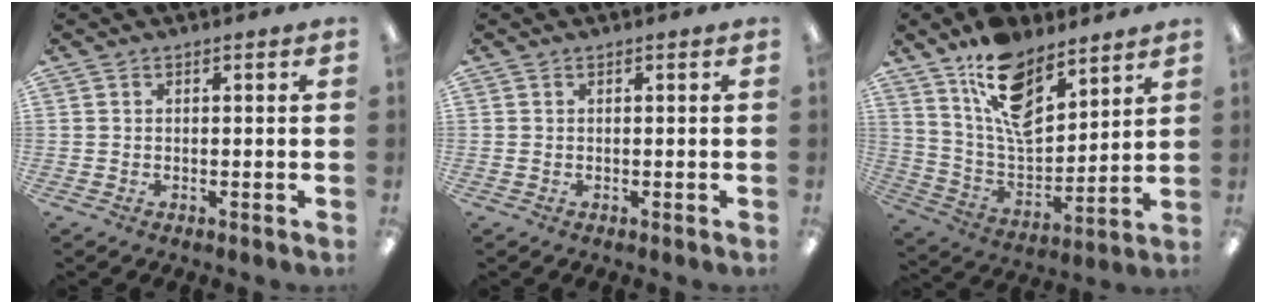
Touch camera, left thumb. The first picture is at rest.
{"total": 0.0}
{"total": 15.1, "force": [10.2, 7.1, 8.5], "torque": [-0.152, -0.057, 0.188]}